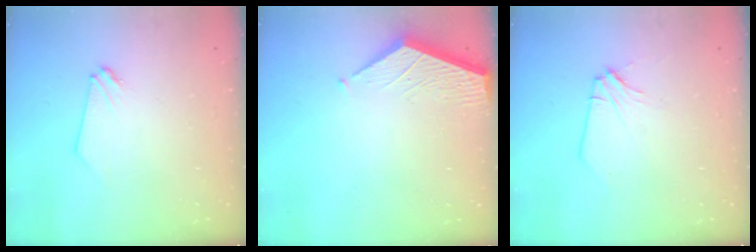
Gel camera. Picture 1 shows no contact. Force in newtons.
{"total": 3.4, "press": 3.4, "slide": 0.4}
{"total": 2.2, "press": 2.2, "slide": 0.3}